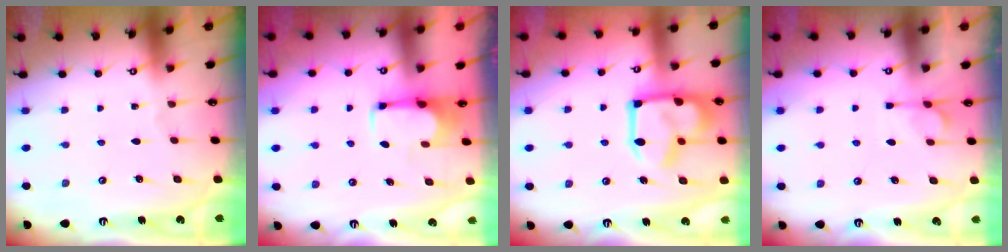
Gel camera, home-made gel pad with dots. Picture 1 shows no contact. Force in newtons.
{"total": 1.7, "press": 1.6, "slide": 0.7}
{"total": 16.3, "press": 16.2, "slide": 1.9}
{"total": 3.3, "press": 3.0, "slide": 1.3}